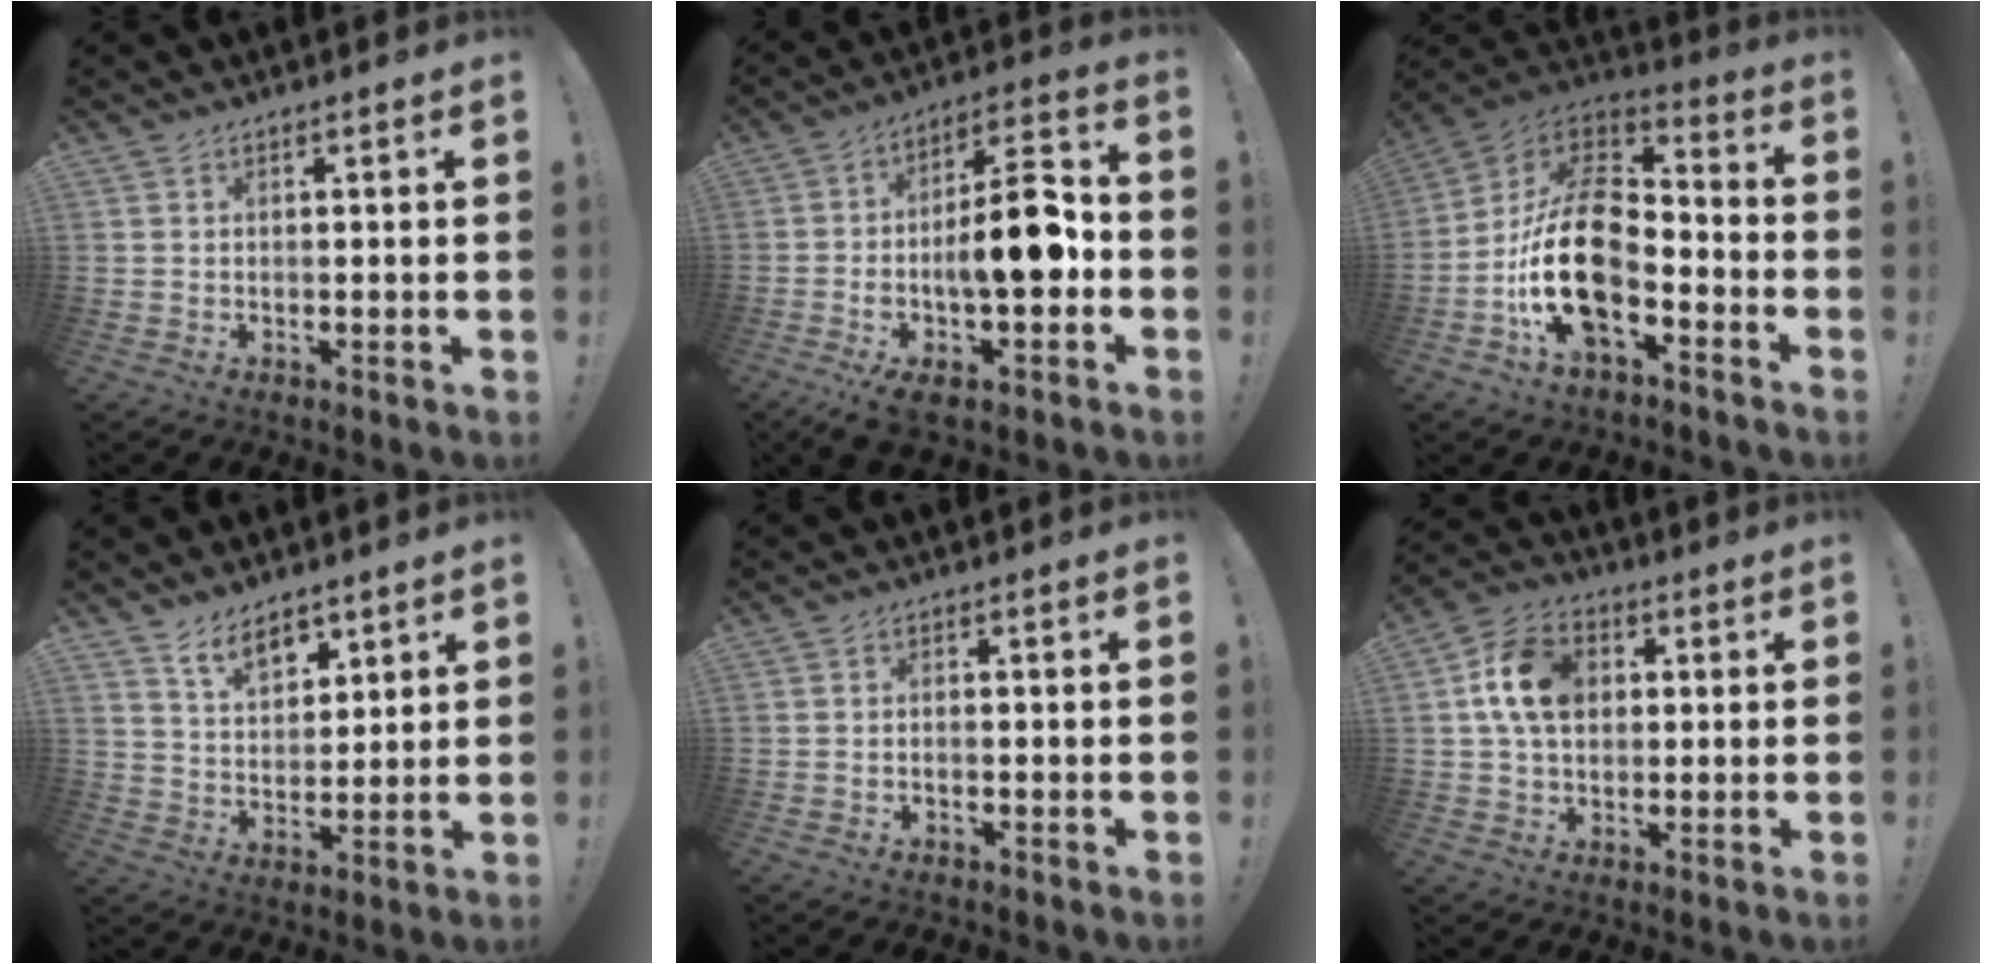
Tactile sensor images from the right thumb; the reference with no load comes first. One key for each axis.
{"total": 17.1, "fx": -4.5, "fy": 6.0, "fz": 15.3, "tx": -0.245, "ty": 0.039, "tz": -0.065}
{"total": 20.6, "fx": -6.3, "fy": 11.5, "fz": 15.9, "tx": -0.315, "ty": 0.034, "tz": -0.101}
{"total": 8.5, "fx": 6.5, "fy": 4.3, "fz": 3.3, "tx": -0.058, "ty": -0.038, "tz": 0.124}
{"total": 1.0, "fx": -0.9, "fy": 0.3, "fz": 0.4, "tx": -0.013, "ty": 0.005, "tz": -0.013}
{"total": 12.8, "fx": 2.6, "fy": 9.4, "fz": 8.3, "tx": -0.139, "ty": 0.015, "tz": 0.053}